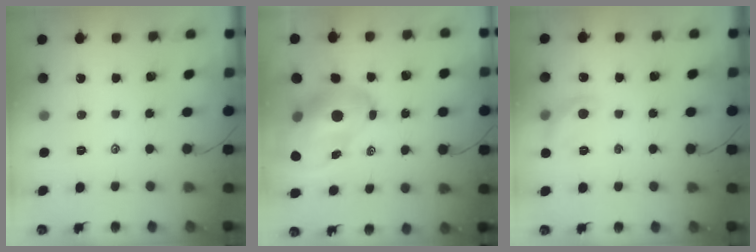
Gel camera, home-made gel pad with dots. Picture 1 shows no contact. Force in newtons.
{"total": 15.3, "press": 14.6, "slide": 4.5}
{"total": 8.1, "press": 8.1, "slide": 0.7}